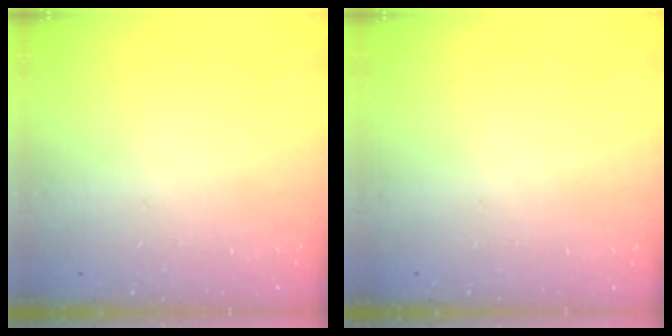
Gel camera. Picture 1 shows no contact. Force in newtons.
{"total": 0.0}